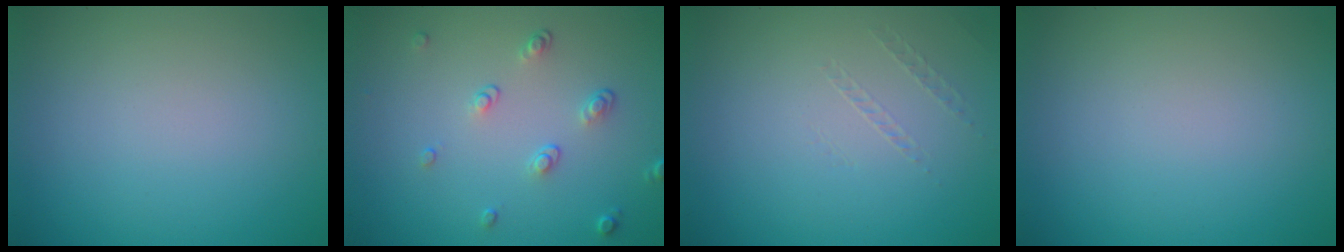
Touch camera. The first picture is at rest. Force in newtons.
{"total": 1.8, "press": 1.3, "slide": 1.2}
{"total": 0.5, "press": 0.2, "slide": 0.5}
{"total": 0.0}